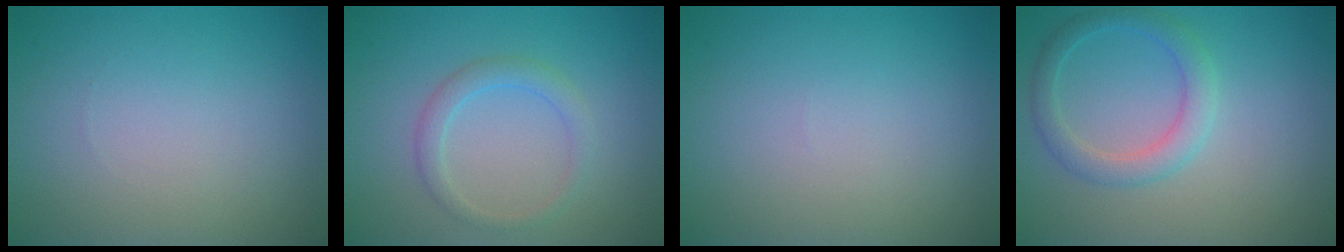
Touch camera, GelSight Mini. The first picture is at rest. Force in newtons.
{"total": 1.9, "press": 1.9, "slide": 0.1}
{"total": 0.0}
{"total": 2.7, "press": 2.7, "slide": 0.2}